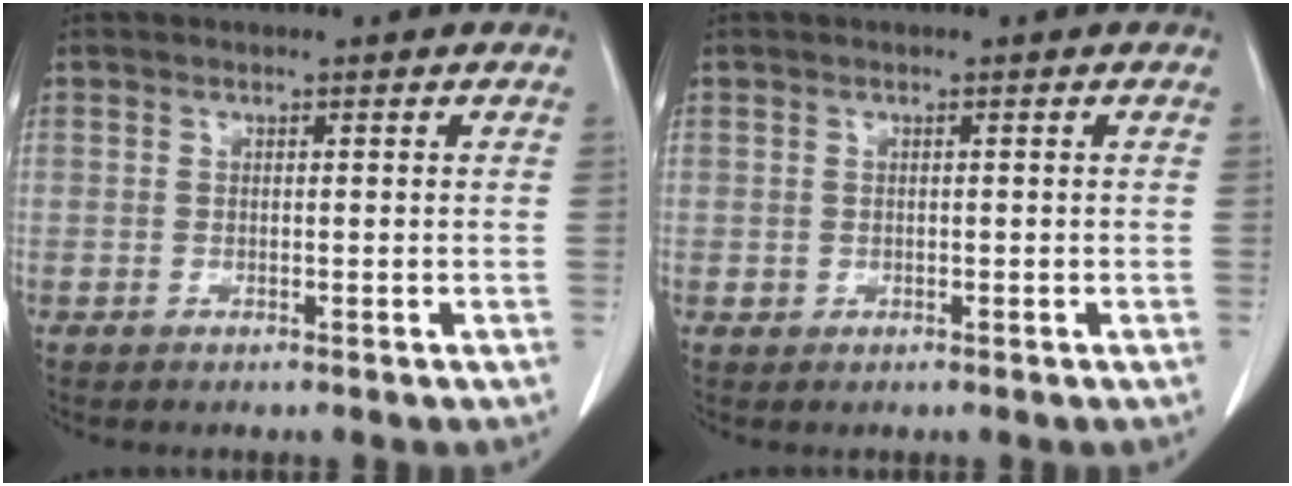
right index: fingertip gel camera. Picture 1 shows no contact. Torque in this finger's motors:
{"motor_torque": [-0.03, 0.06, -0.10, -0.10]}